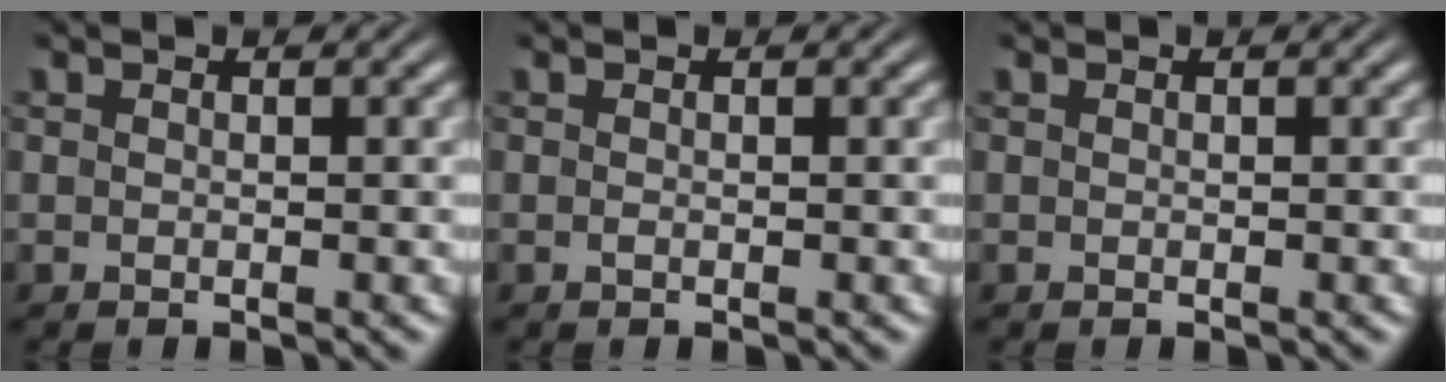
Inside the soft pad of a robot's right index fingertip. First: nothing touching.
{"total": 0.0}
{"total": 0.0}